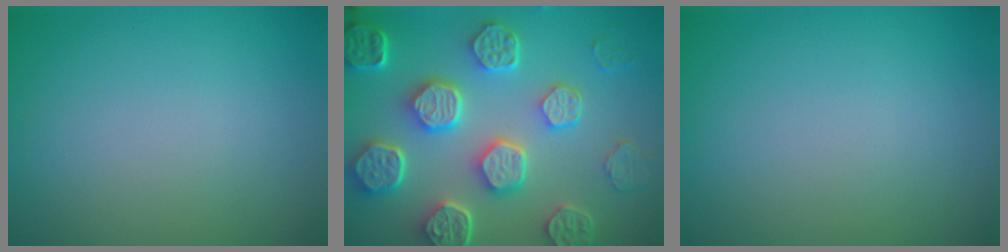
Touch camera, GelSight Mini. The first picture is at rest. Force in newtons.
{"total": 8.5, "press": 6.4, "slide": 5.6}
{"total": 0.0}